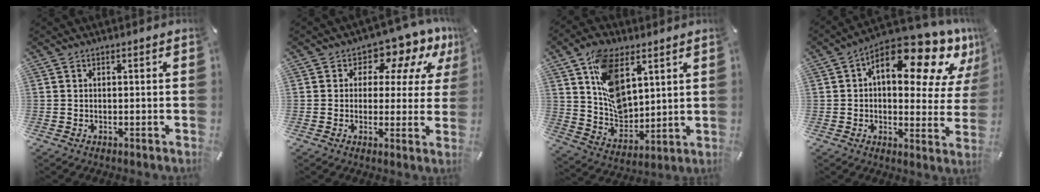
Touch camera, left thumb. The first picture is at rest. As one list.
[{"total": 9.5, "force": [5.6, 5.7, 5.0], "torque": [-0.068, -0.043, 0.095]}, {"total": 14.2, "force": [6.4, 9.0, 8.9], "torque": [-0.169, -0.017, 0.125]}, {"total": 18.5, "force": [10.2, 8.0, 13.3], "torque": [-0.178, -0.075, 0.162]}]